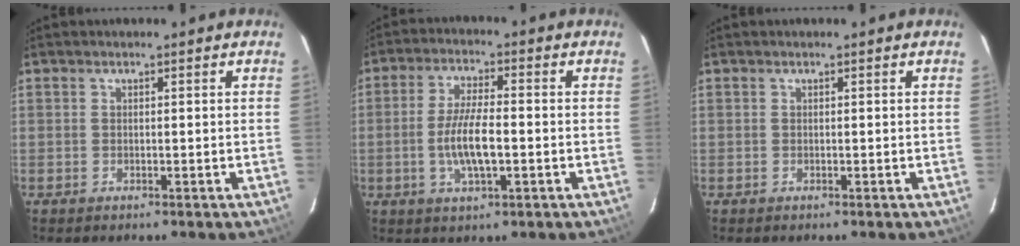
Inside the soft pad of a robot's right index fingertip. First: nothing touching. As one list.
[{"total": 7.9, "force": [-1.6, 2.3, 7.4], "torque": [-0.147, -0.003, -0.030]}, {"total": 0.0}]